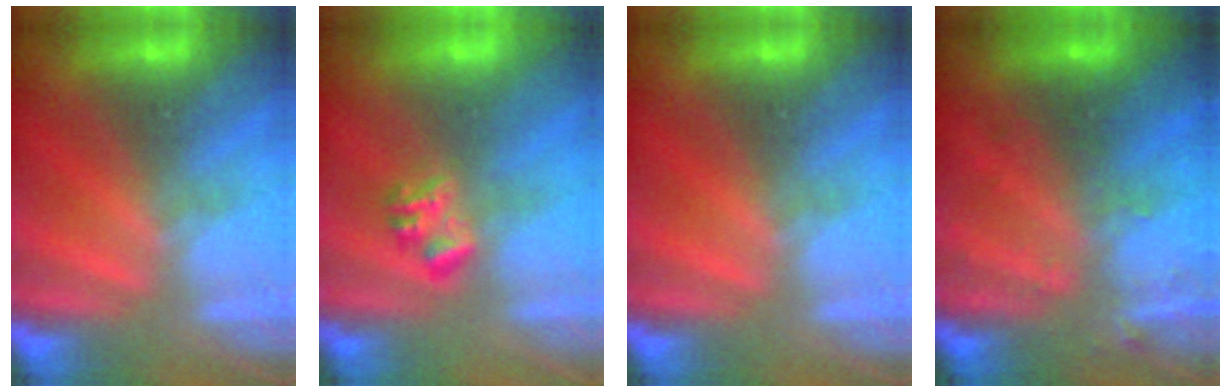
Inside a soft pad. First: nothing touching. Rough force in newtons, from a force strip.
{"total": 2.3}
{"total": 0.0}
{"total": 3.0}